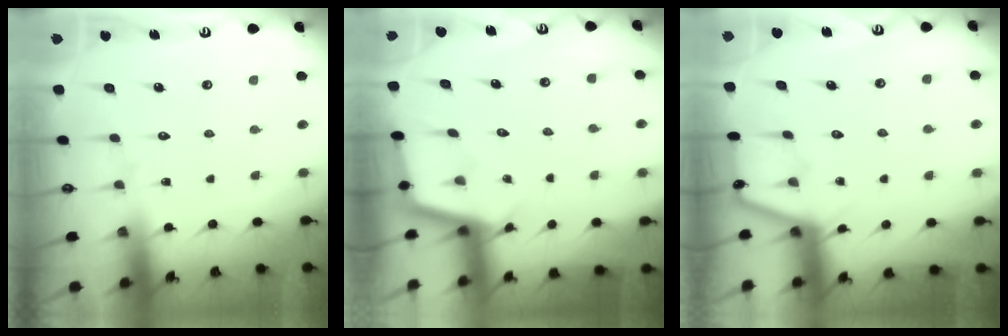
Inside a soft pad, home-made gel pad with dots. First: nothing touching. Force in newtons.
{"total": 2.1, "press": 2.1, "slide": 0.1}
{"total": 5.0, "press": 5.0, "slide": 0.3}